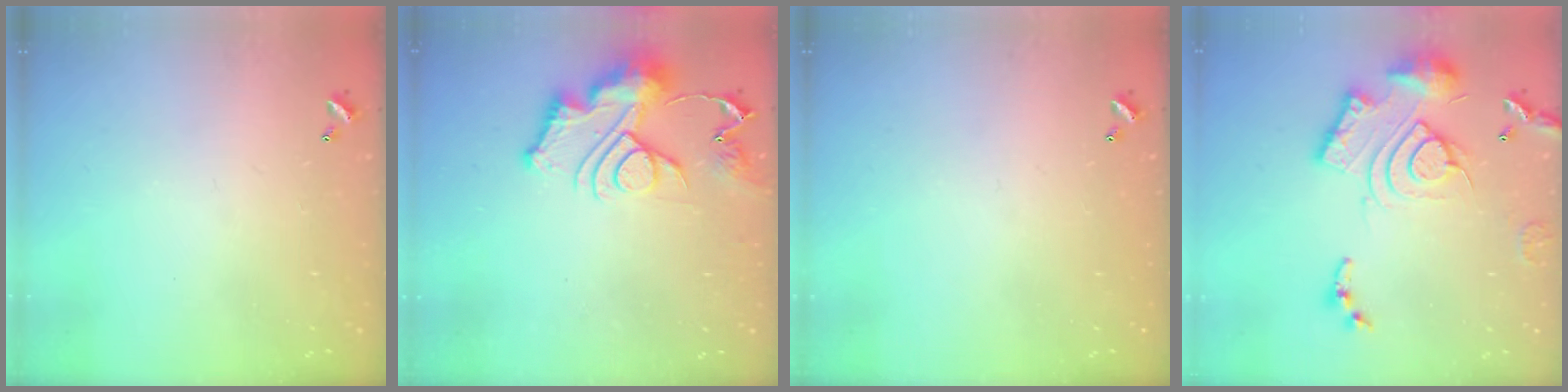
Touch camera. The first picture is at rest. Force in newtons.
{"total": 13.4, "press": 13.4, "slide": 1.4}
{"total": 0.0}
{"total": 19.5, "press": 19.4, "slide": 2.0}